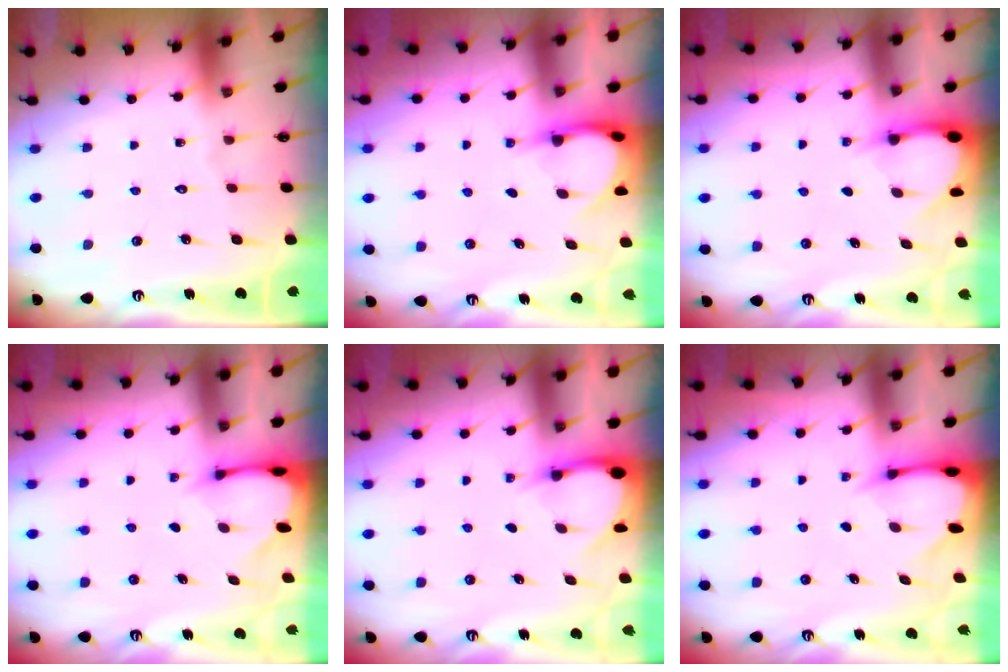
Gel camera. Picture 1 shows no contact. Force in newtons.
{"total": 3.9, "press": 3.9, "slide": 0.4}
{"total": 2.9, "press": 2.9, "slide": 0.3}
{"total": 2.1, "press": 2.1, "slide": 0.1}
{"total": 3.5, "press": 3.5, "slide": 0.2}
{"total": 3.1, "press": 3.1, "slide": 0.4}